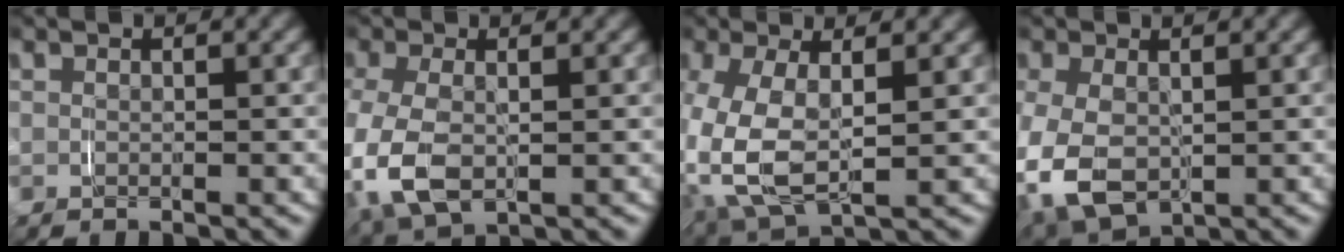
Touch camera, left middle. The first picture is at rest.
{"total": 7.1, "force": [-1.9, 5.0, 4.7], "torque": [-0.143, -0.030, -0.017]}
{"total": 8.9, "force": [-0.8, 5.7, 6.8], "torque": [-0.186, -0.030, 0.004]}
{"total": 7.4, "force": [-2.0, 5.7, 4.2], "torque": [-0.139, -0.042, -0.016]}